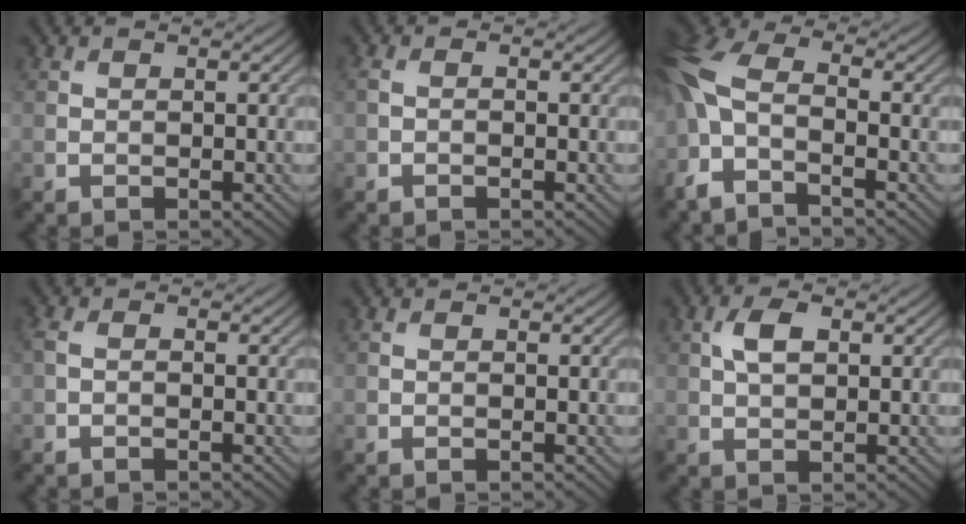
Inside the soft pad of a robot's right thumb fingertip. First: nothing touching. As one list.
[{"total": 1.1, "force": [-0.2, 0.6, 0.9], "torque": [-0.023, 0.001, -0.007]}, {"total": 8.1, "force": [-3.4, 3.9, 6.2], "torque": [-0.155, 0.000, -0.086]}, {"total": 1.5, "force": [-0.3, 0.8, 1.2], "torque": [-0.032, 0.002, -0.011]}, {"total": 0.0}, {"total": 3.6, "force": [1.0, 1.9, 2.9], "torque": [-0.062, 0.005, 0.017]}]